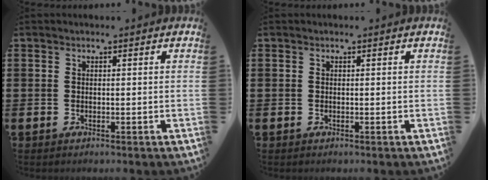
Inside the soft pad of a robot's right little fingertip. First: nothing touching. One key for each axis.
{"total": 0.0}